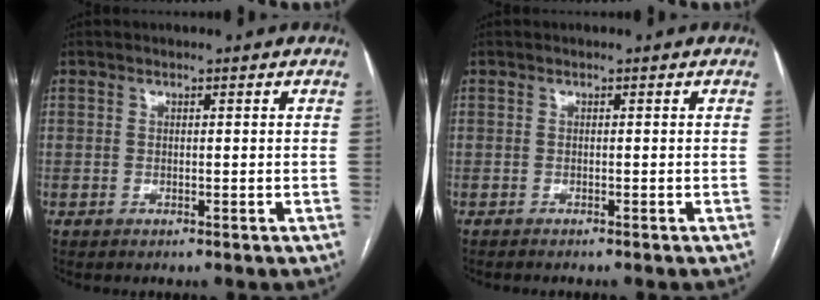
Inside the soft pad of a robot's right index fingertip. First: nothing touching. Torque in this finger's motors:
{"motor_torque": [0.00, -0.11, 0.11, 0.01]}